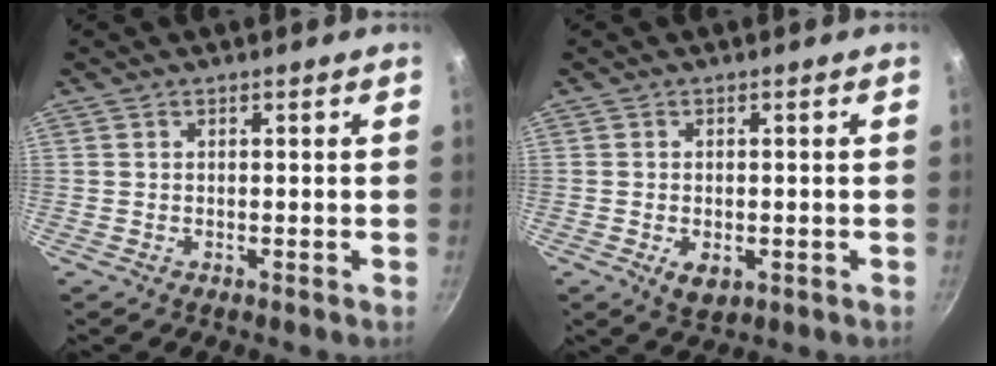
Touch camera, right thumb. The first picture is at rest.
{"total": 3.9, "force": [-1.1, 2.4, 2.9], "torque": [-0.038, -0.004, -0.010]}